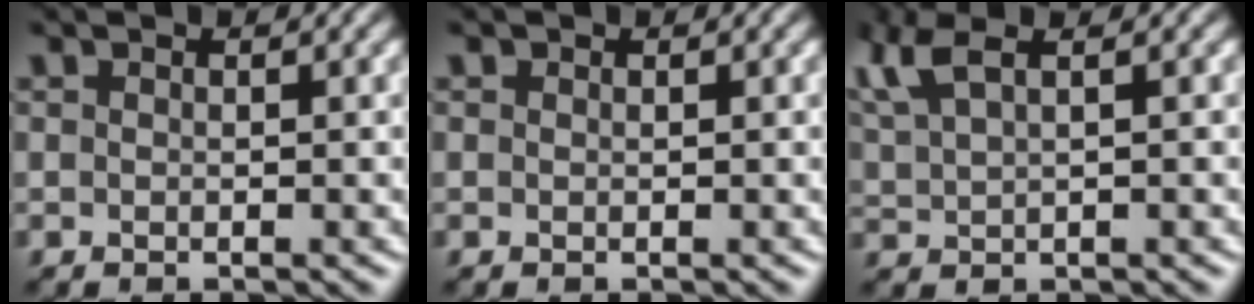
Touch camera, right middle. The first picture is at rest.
{"total": 0.0}
{"total": 5.1, "force": [3.0, 2.1, 3.6], "torque": [-0.093, 0.022, 0.048]}